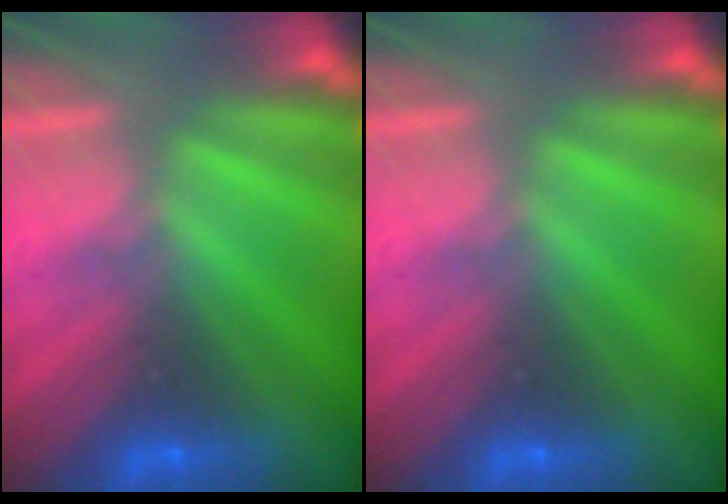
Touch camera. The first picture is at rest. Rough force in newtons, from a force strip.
{"total": 0.0}